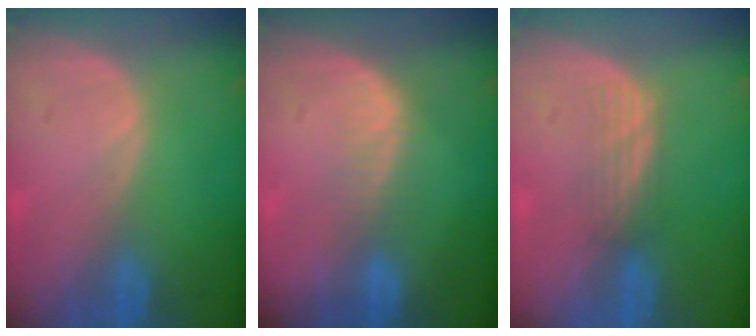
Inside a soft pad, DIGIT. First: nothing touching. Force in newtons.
{"total": 2.7, "press": 2.3, "slide": 1.5}
{"total": 3.0, "press": 2.5, "slide": 1.7}